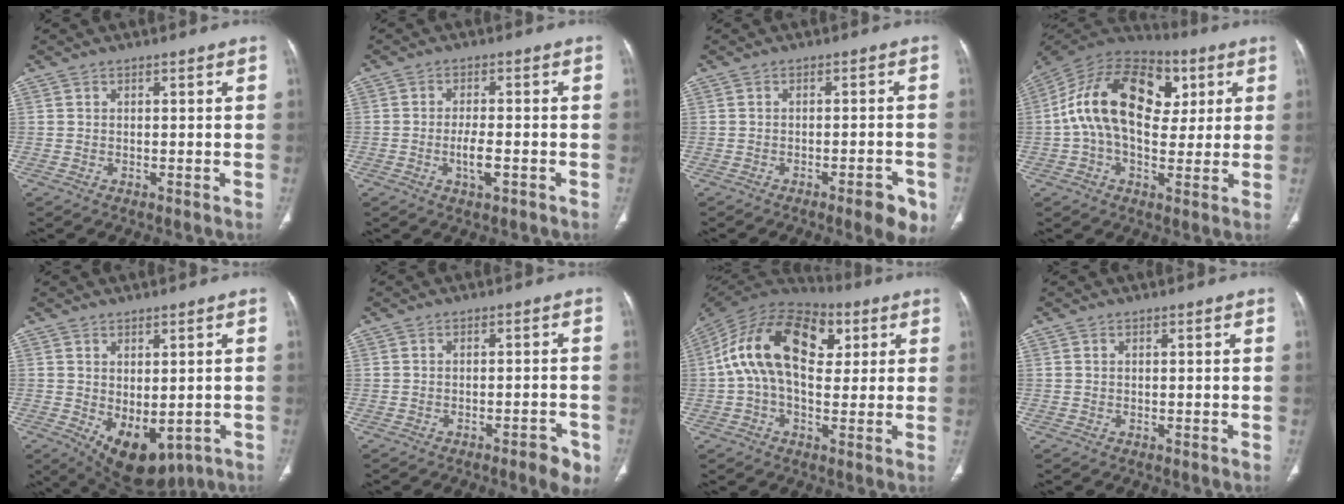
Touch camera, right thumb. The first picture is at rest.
{"total": 4.2, "force": [-1.5, 1.5, 3.7], "torque": [-0.065, 0.003, -0.025]}
{"total": 5.7, "force": [-3.2, 1.5, 4.5], "torque": [-0.047, 0.009, -0.037]}
{"total": 21.6, "force": [4.2, 13.5, 16.3], "torque": [-0.277, 0.024, 0.060]}
{"total": 10.7, "force": [-3.0, 6.1, 8.2], "torque": [-0.102, -0.003, -0.020]}
{"total": 4.4, "force": [-2.6, 1.3, 3.3], "torque": [-0.035, 0.012, -0.029]}
{"total": 19.5, "force": [4.3, 11.5, 15.2], "torque": [-0.262, 0.031, 0.063]}
{"total": 0.0}